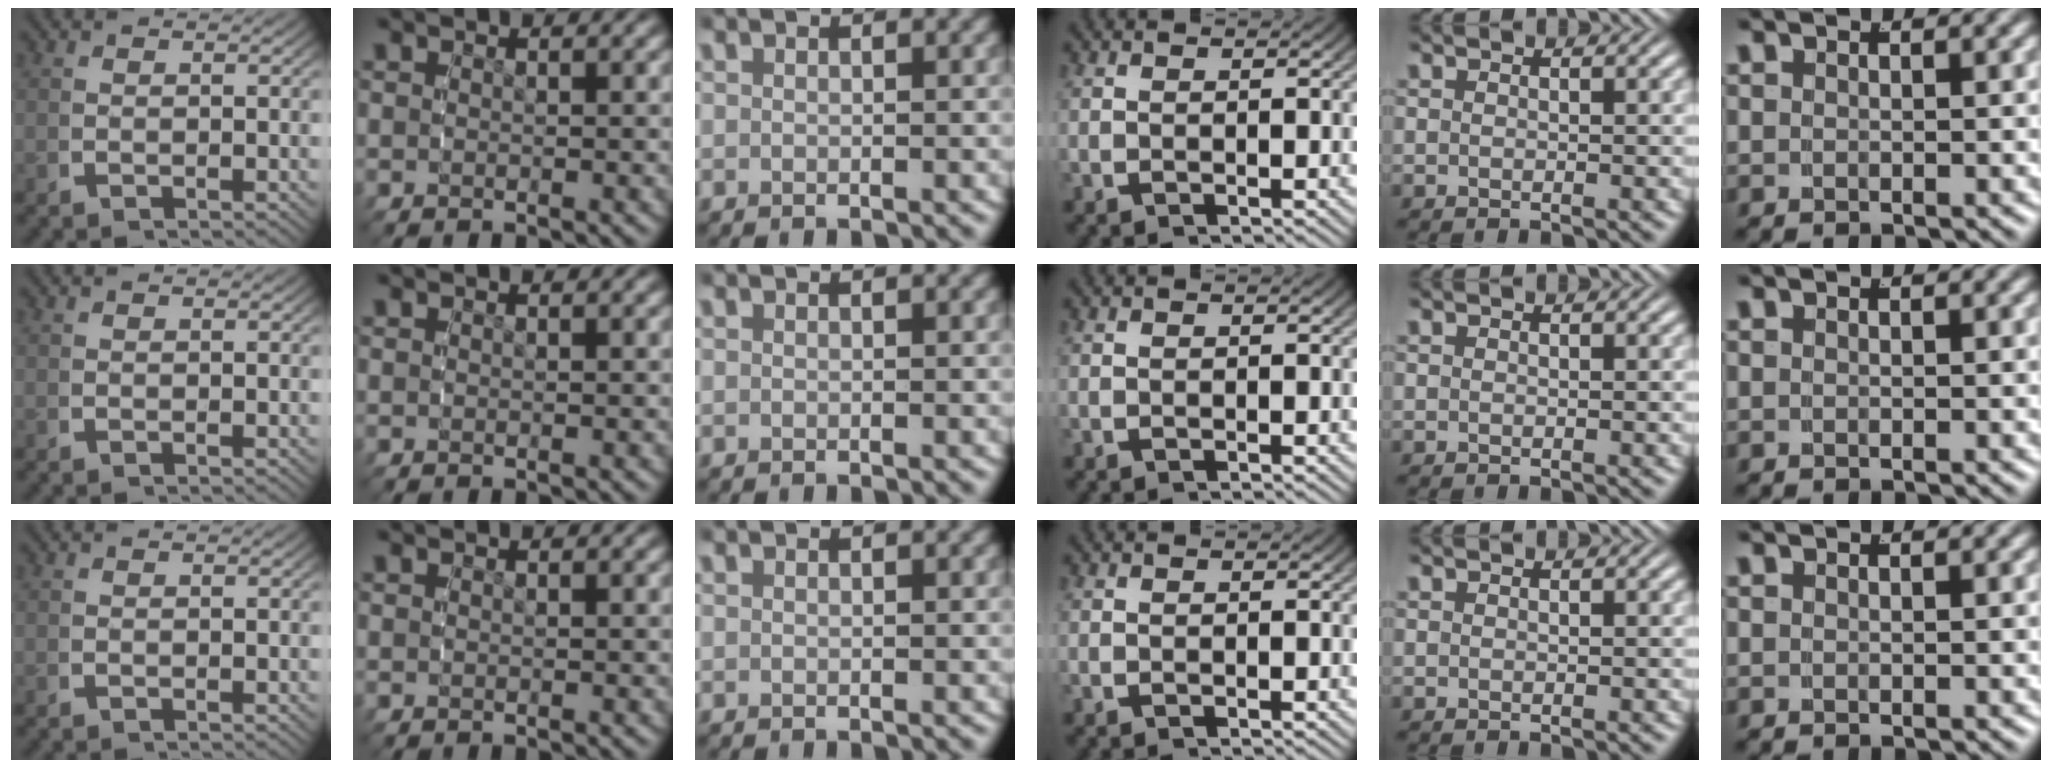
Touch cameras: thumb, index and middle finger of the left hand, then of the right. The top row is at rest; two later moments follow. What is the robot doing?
{"motion": "reach", "object": "jewelry box"}